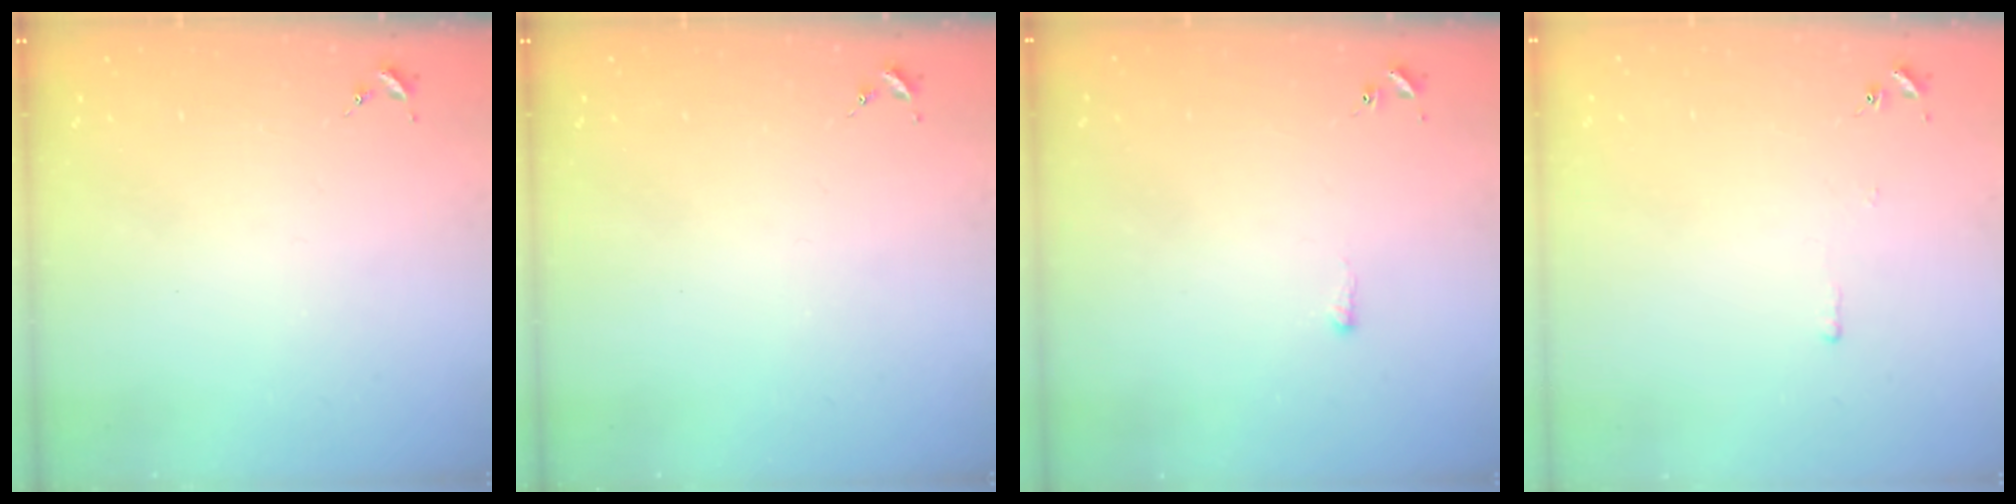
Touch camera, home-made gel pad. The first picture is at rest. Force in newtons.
{"total": 0.0}
{"total": 1.5, "press": 1.5, "slide": 0.4}
{"total": 2.6, "press": 2.6, "slide": 0.3}